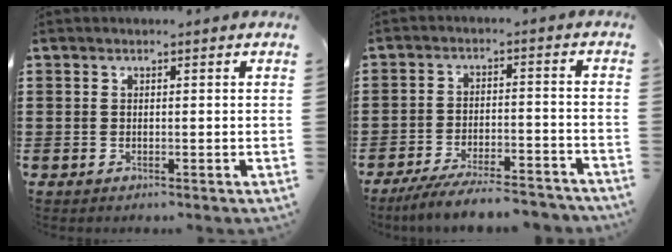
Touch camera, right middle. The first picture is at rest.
{"total": 6.6, "force": [-6.1, 0.2, 2.6], "torque": [-0.049, -0.006, -0.114]}